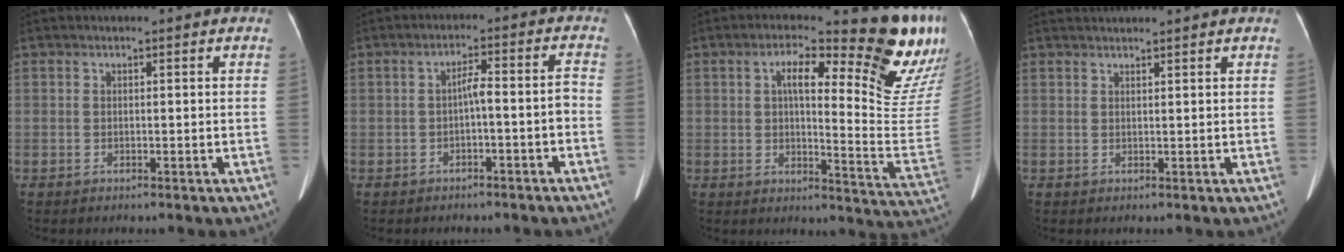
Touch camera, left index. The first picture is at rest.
{"total": 4.1, "force": [-1.6, 0.7, 3.7], "torque": [-0.056, 0.027, -0.021]}
{"total": 19.2, "force": [12.3, 3.4, 14.4], "torque": [-0.176, -0.027, 0.143]}
{"total": 3.9, "force": [3.7, -0.5, 1.2], "torque": [-0.014, 0.031, 0.055]}